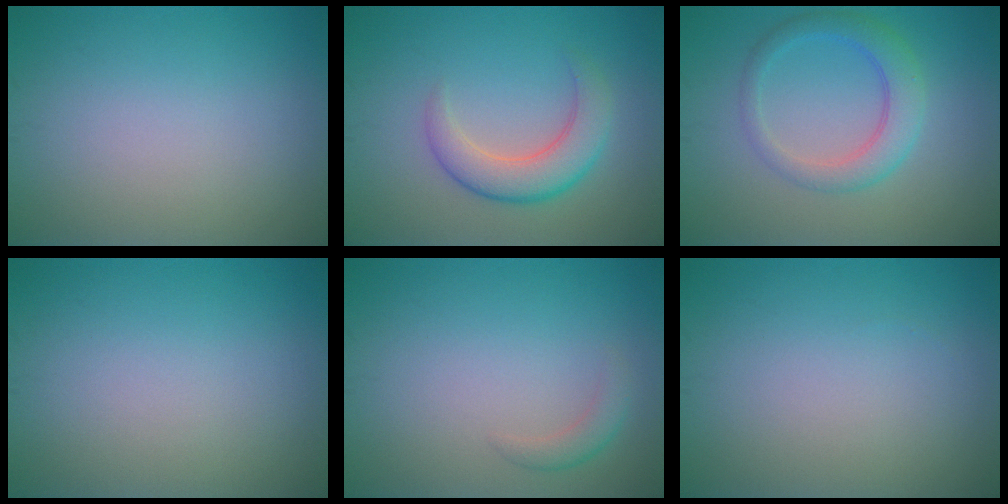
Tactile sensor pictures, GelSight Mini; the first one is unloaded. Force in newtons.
{"total": 4.3, "press": 4.3, "slide": 0.3}
{"total": 3.6, "press": 3.6, "slide": 0.1}
{"total": 0.0}
{"total": 1.4, "press": 1.4, "slide": 0.1}
{"total": 0.0}